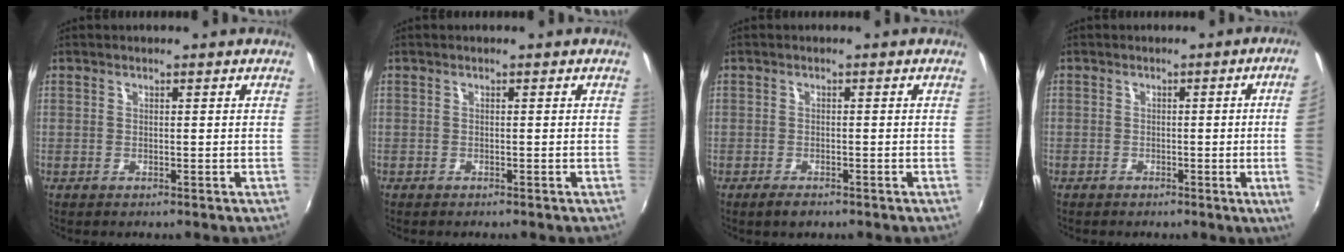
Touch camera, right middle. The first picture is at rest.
{"total": 0.5, "force": [-0.5, 0.2, 0.0], "torque": [-0.002, -0.003, -0.009]}
{"total": 2.2, "force": [-1.6, 0.9, 1.2], "torque": [-0.028, -0.004, -0.031]}
{"total": 8.0, "force": [-0.3, -1.2, 7.9], "torque": [-0.085, -0.008, -0.003]}